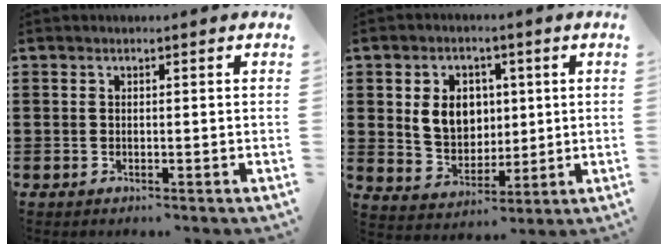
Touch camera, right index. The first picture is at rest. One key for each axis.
{"total": 7.2, "fx": 1.4, "fy": 5.9, "fz": 3.8, "tx": -0.079, "ty": 0.013, "tz": 0.023}